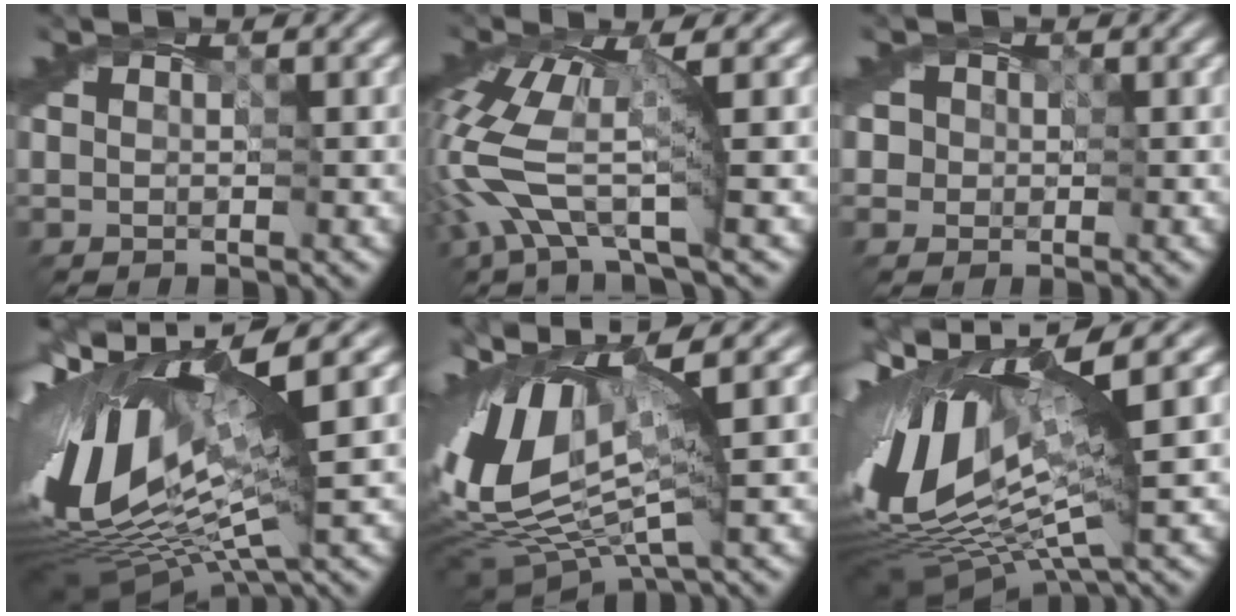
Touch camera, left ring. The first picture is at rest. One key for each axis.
{"total": 8.0, "fx": -2.0, "fy": 2.9, "fz": 7.2, "tx": -0.171, "ty": 0.009, "tz": -0.051}
{"total": 1.5, "fx": 0.1, "fy": 1.5, "fz": -0.2, "tx": 0.016, "ty": 0.006, "tz": -0.009}
{"total": 16.6, "fx": 2.8, "fy": 6.2, "fz": 15.1, "tx": -0.323, "ty": 0.005, "tz": 0.055}
{"total": 12.0, "fx": 1.6, "fy": 5.4, "fz": 10.6, "tx": -0.238, "ty": 0.007, "tz": 0.026}
{"total": 14.9, "fx": 2.5, "fy": 5.9, "fz": 13.5, "tx": -0.297, "ty": 0.010, "tz": 0.056}